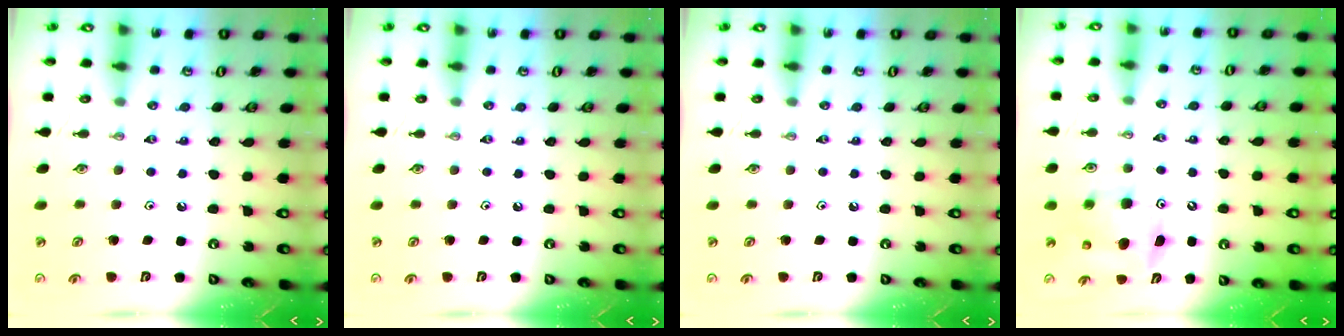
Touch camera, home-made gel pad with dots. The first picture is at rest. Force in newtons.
{"total": 0.0}
{"total": 0.0}
{"total": 8.0, "press": 8.0, "slide": 0.7}